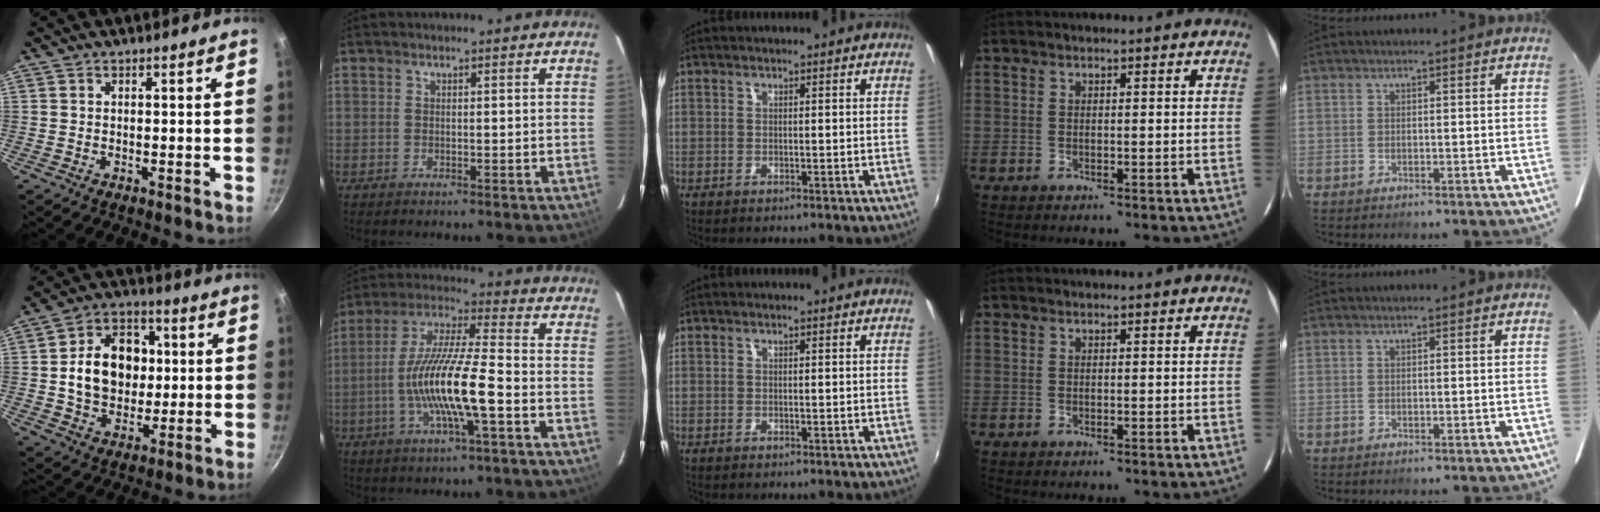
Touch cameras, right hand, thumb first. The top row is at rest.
{"thumb": {"total": 15.3, "force": [1.2, 11.8, 9.6], "torque": [-0.117, 0.019, 0.015]}, "index": {"total": 15.2, "force": [-4.2, 1.8, 14.5], "torque": [-0.285, -0.001, -0.082]}}